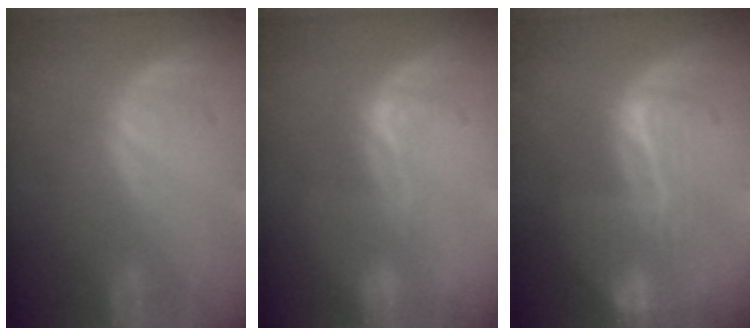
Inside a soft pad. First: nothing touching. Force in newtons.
{"total": 2.2, "press": 1.7, "slide": 1.4}
{"total": 8.3, "press": 7.1, "slide": 4.4}